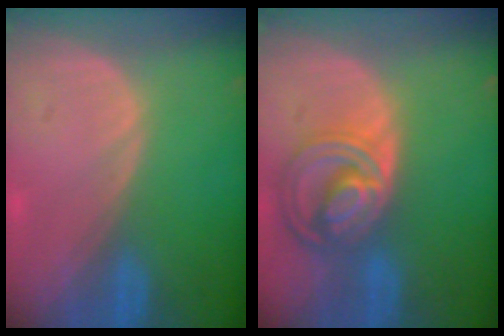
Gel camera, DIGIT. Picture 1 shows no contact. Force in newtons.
{"total": 8.6, "press": 7.4, "slide": 4.4}